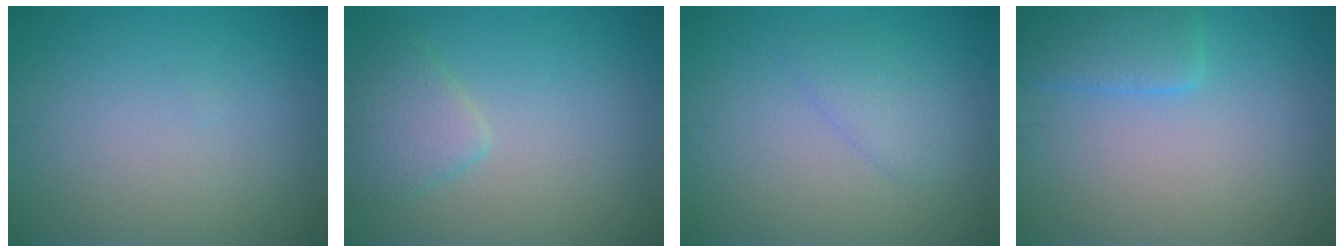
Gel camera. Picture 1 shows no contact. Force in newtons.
{"total": 2.7, "press": 2.7, "slide": 0.3}
{"total": 1.9, "press": 1.9, "slide": 0.1}
{"total": 3.0, "press": 3.0, "slide": 0.2}